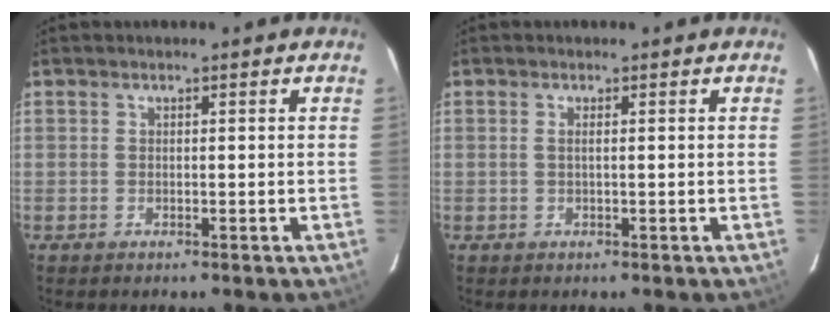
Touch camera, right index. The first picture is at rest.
{"total": 0.9, "force": [0.1, -0.1, 0.9], "torque": [-0.019, 0.001, 0.000]}